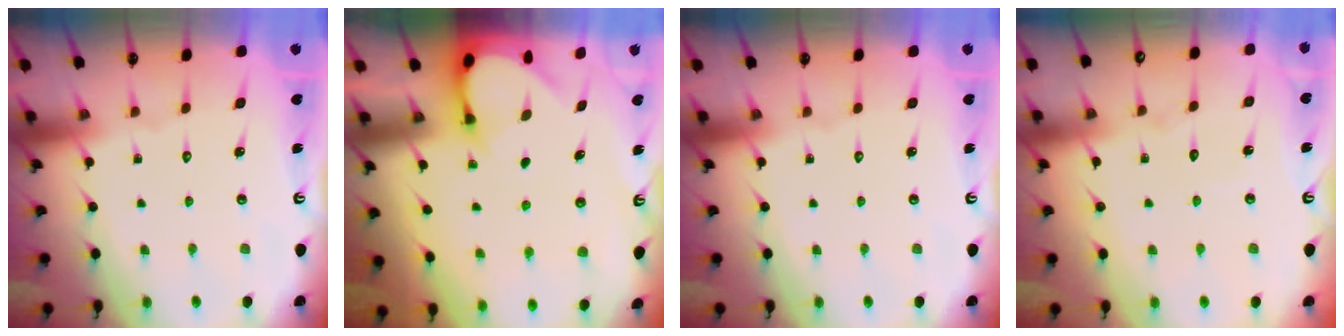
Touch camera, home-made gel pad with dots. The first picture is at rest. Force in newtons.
{"total": 3.4, "press": 3.4, "slide": 0.3}
{"total": 0.0}
{"total": 4.9, "press": 4.9, "slide": 0.4}